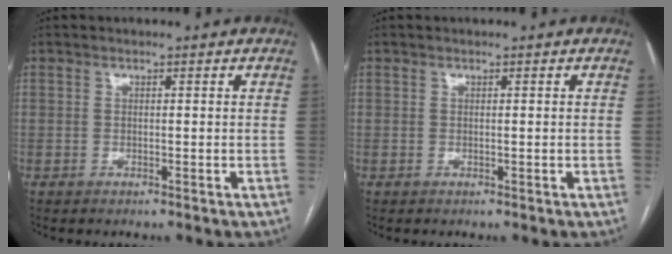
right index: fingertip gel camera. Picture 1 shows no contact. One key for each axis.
{"total": 0.0}